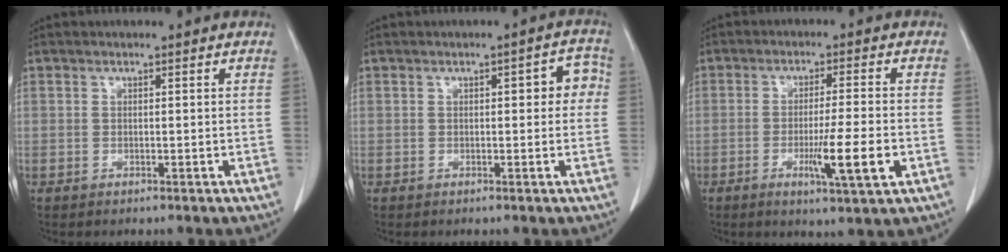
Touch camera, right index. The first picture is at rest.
{"total": 3.9, "force": [0.5, 1.6, 3.5], "torque": [-0.031, 0.020, 0.002]}
{"total": 8.3, "force": [-2.6, -0.2, 7.9], "torque": [-0.127, -0.017, -0.043]}